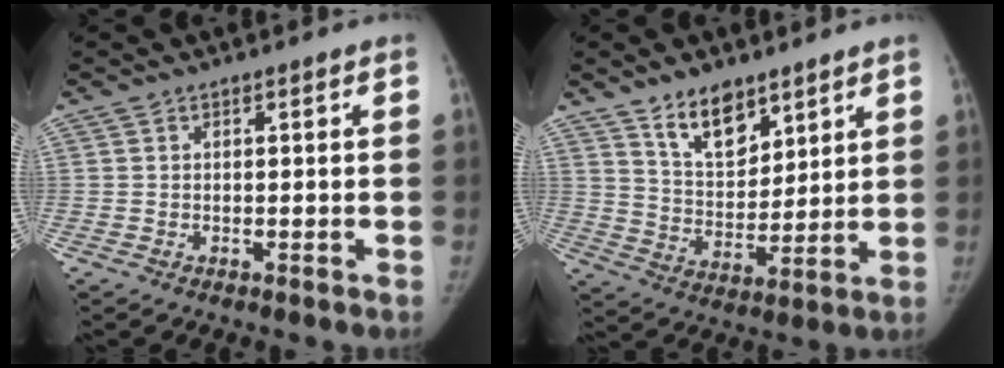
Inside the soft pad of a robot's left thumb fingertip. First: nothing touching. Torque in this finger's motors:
{"motor_torque": [0.53, -0.49, 1.28, -1.22, 0.04]}